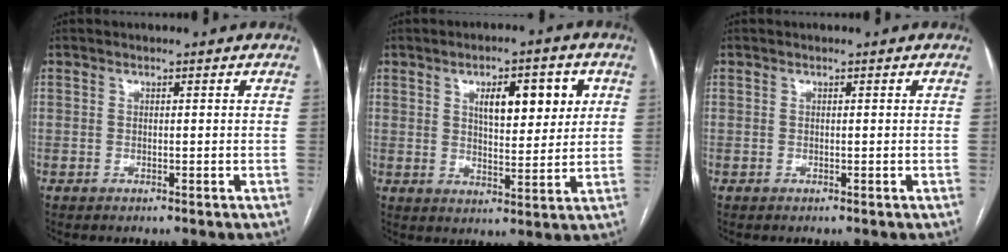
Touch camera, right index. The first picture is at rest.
{"total": 8.9, "force": [3.2, 3.2, 7.7], "torque": [-0.113, 0.009, 0.051]}
{"total": 0.0}